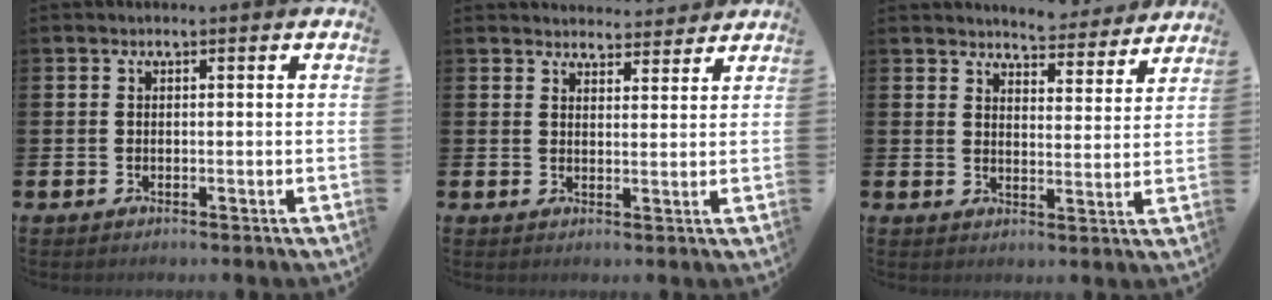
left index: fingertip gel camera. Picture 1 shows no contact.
{"total": 3.6, "force": [3.5, 0.7, -0.1], "torque": [0.005, -0.022, 0.063]}
{"total": 5.0, "force": [5.0, 0.4, 0.0], "torque": [-0.005, -0.040, 0.086]}